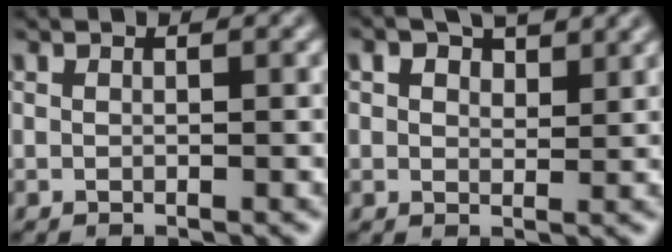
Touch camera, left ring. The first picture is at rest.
{"total": 4.3, "force": [2.6, 2.3, 2.6], "torque": [-0.041, 0.023, 0.019]}